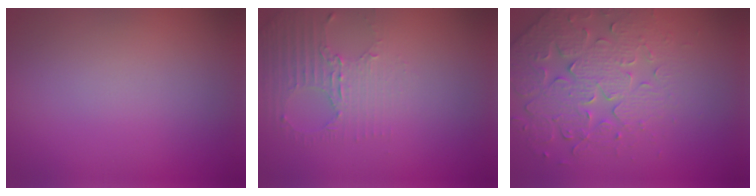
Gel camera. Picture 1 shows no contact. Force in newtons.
{"total": 2.6, "press": 1.9, "slide": 1.9}
{"total": 4.7, "press": 4.6, "slide": 1.0}